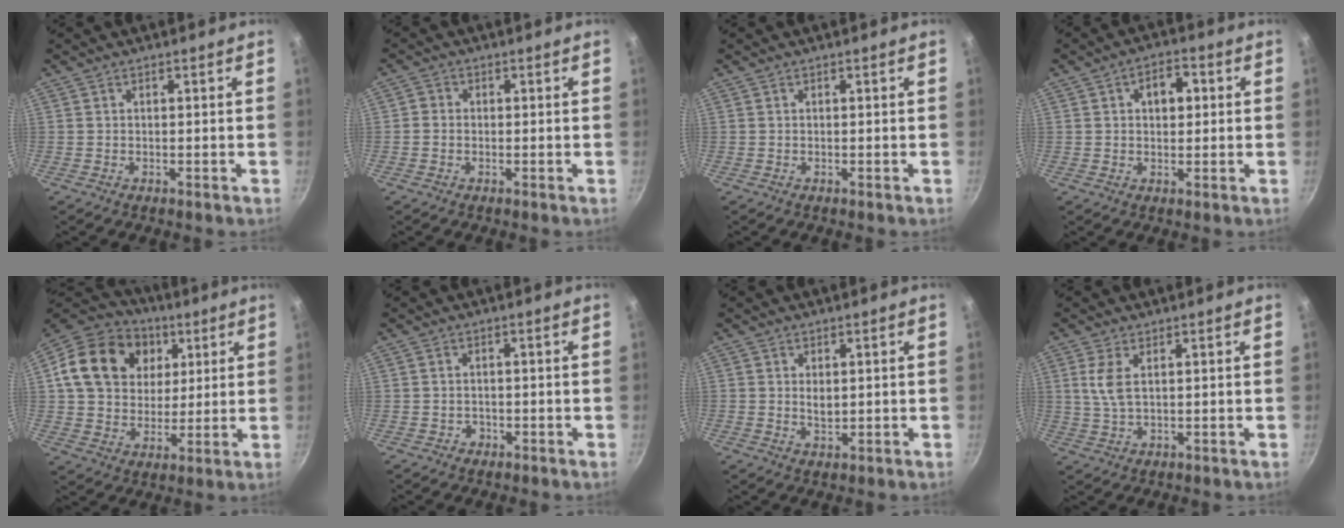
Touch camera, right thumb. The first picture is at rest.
{"total": 1.7, "force": [-0.4, 1.5, 0.7], "torque": [-0.011, 0.007, -0.013]}
{"total": 0.0}
{"total": 5.9, "force": [1.4, 3.9, 4.2], "torque": [-0.036, 0.012, 0.015]}
{"total": 19.8, "force": [5.3, 15.9, 10.5], "torque": [-0.172, 0.012, 0.086]}
{"total": 1.6, "force": [-0.7, 1.4, 0.5], "torque": [-0.002, 0.008, -0.007]}
{"total": 2.5, "force": [0.4, 1.6, 1.9], "torque": [-0.032, -0.005, 0.009]}
{"total": 5.0, "force": [1.4, 2.3, 4.2], "torque": [-0.092, -0.003, 0.031]}